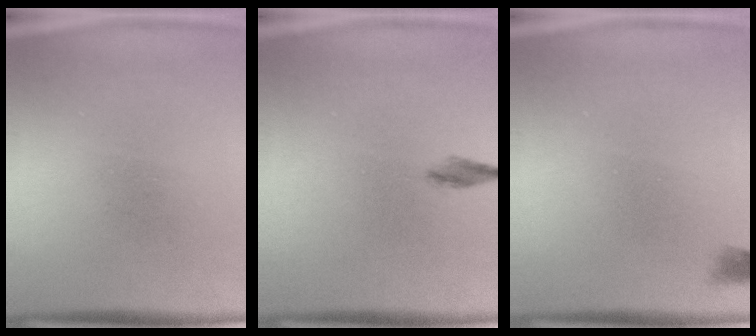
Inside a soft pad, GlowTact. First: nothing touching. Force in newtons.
{"total": 1.3}
{"total": 1.1}